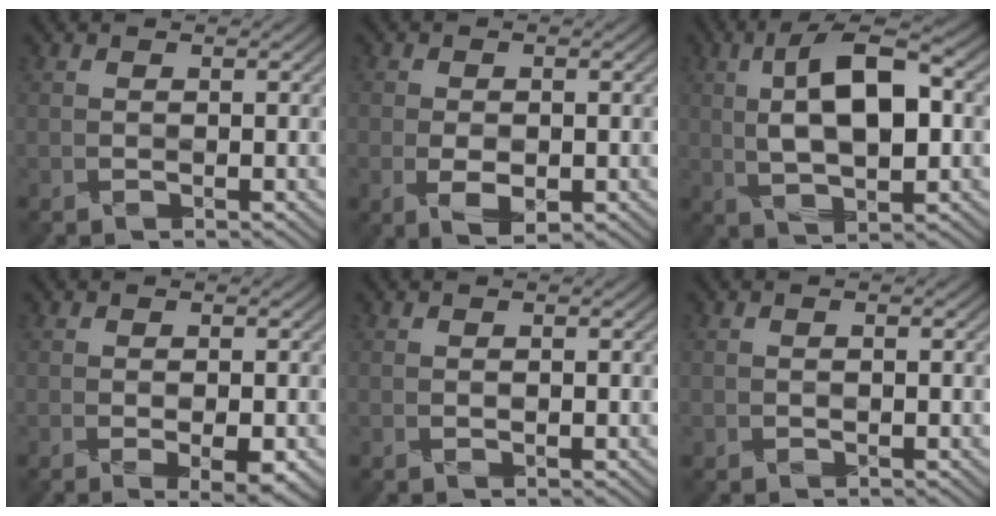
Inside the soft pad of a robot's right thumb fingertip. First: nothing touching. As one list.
[{"total": 3.5, "force": [-1.2, 2.1, 2.6], "torque": [-0.055, -0.011, -0.018]}, {"total": 11.6, "force": [1.1, 5.1, 10.4], "torque": [-0.183, 0.011, 0.012]}, {"total": 2.6, "force": [-1.0, 0.9, 2.3], "torque": [-0.039, -0.001, -0.013]}, {"total": 0.0}, {"total": 0.6, "force": [-0.2, 0.4, 0.3], "torque": [-0.007, 0.000, -0.002]}]